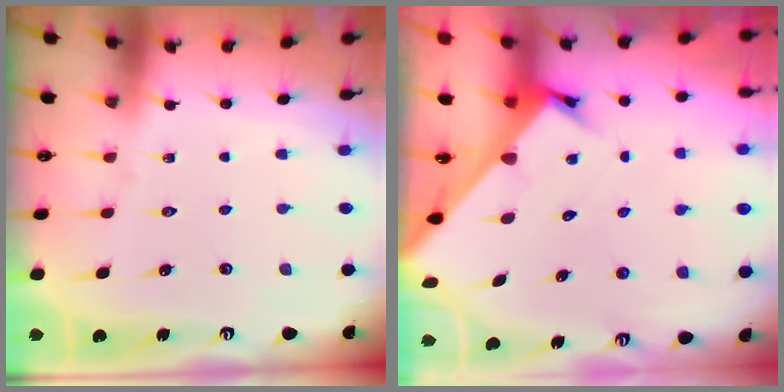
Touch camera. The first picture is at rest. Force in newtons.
{"total": 3.0, "press": 3.0, "slide": 0.1}